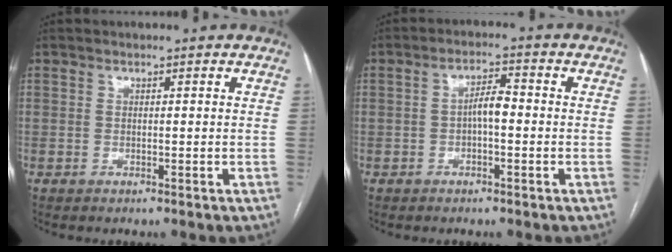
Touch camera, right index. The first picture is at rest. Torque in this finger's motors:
{"motor_torque": [0.93, -0.15, 0.36, 0.07]}